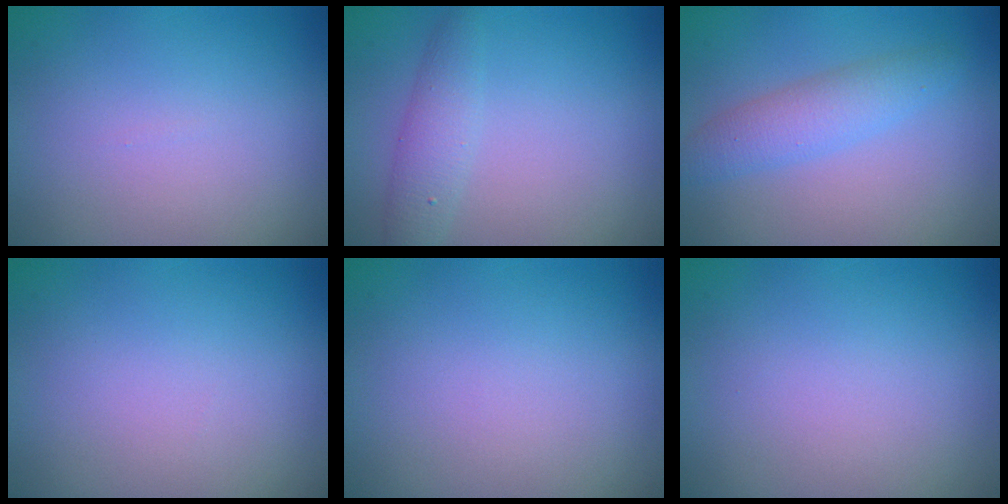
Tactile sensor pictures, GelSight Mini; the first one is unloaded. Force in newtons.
{"total": 2.4, "press": 2.4, "slide": 0.1}
{"total": 2.9, "press": 2.9, "slide": 0.0}
{"total": 0.0}
{"total": 0.0}
{"total": 0.0}